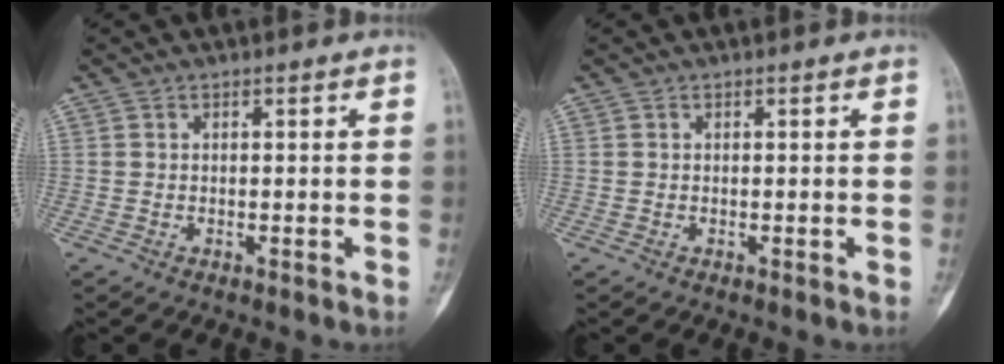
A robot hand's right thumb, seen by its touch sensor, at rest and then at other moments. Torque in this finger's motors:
{"motor_torque": [0.64, 0.13, -0.05, 0.08, 0.05]}